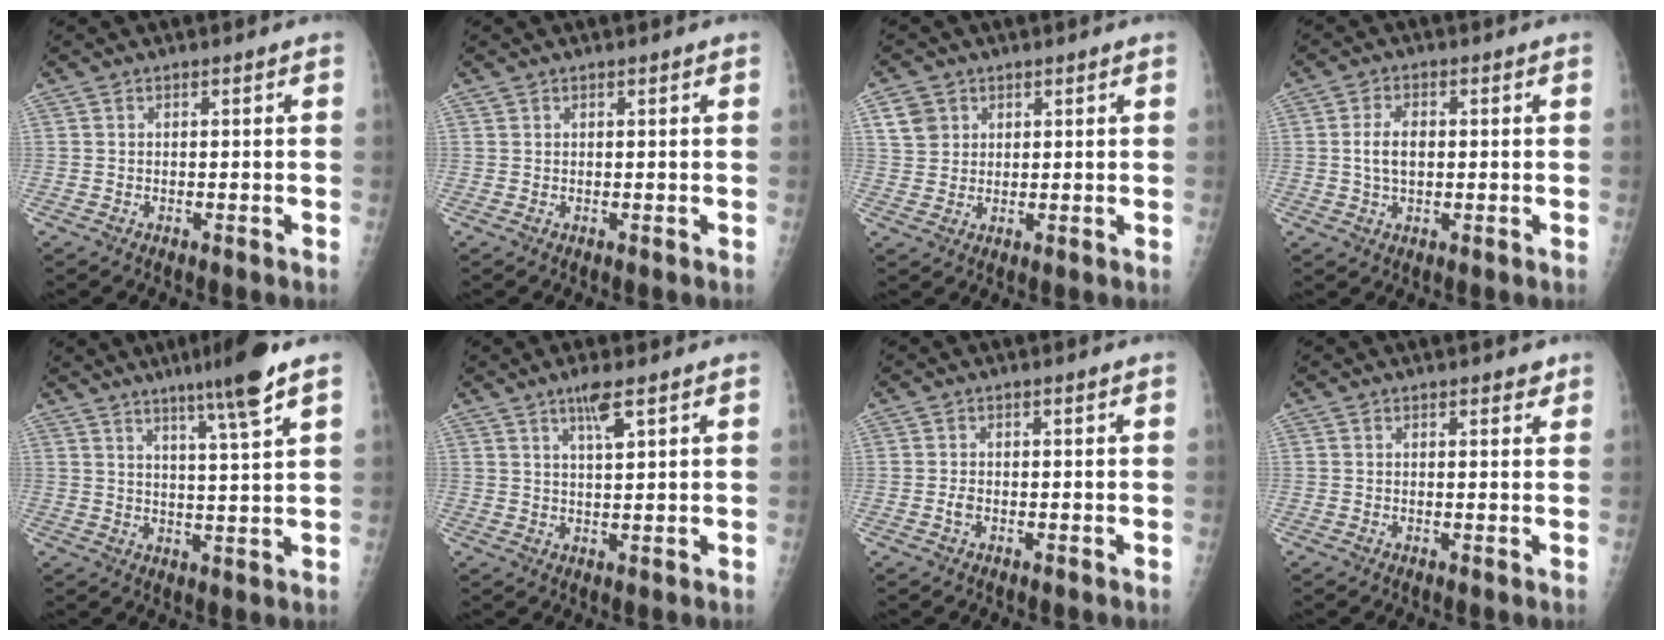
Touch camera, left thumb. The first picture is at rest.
{"total": 0.6, "force": [0.5, 0.2, 0.3], "torque": [-0.006, -0.001, 0.009]}
{"total": 4.5, "force": [2.2, 3.6, 1.4], "torque": [-0.010, -0.008, 0.043]}
{"total": 4.9, "force": [0.2, 2.9, 3.9], "torque": [-0.075, 0.005, 0.004]}
{"total": 9.1, "force": [5.8, -0.6, 7.0], "torque": [-0.109, -0.027, 0.091]}
{"total": 4.1, "force": [2.5, 0.4, 3.3], "torque": [-0.062, -0.011, 0.048]}
{"total": 1.1, "force": [-0.4, 0.6, 0.8], "torque": [-0.017, 0.005, -0.007]}
{"total": 2.0, "force": [1.5, 0.8, 1.1], "torque": [-0.004, -0.006, 0.015]}